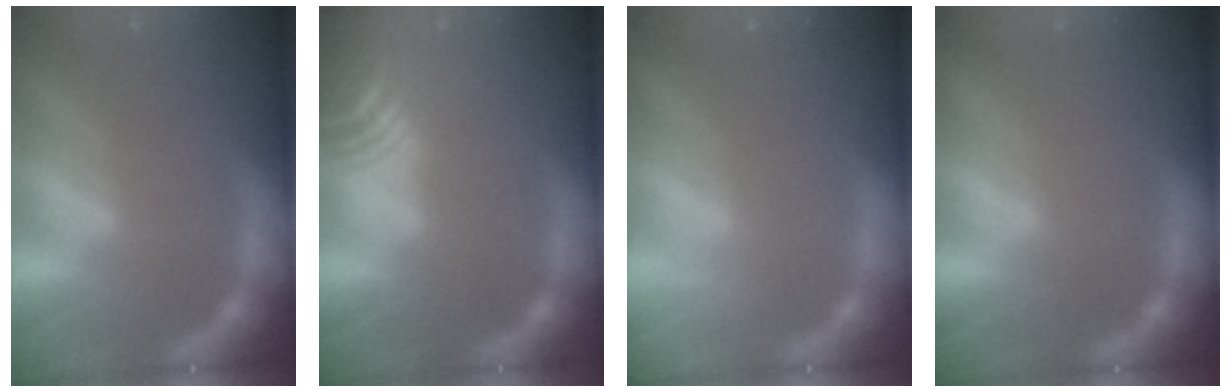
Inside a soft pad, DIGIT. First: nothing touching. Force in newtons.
{"total": 9.6}
{"total": 0.9}
{"total": 0.0}